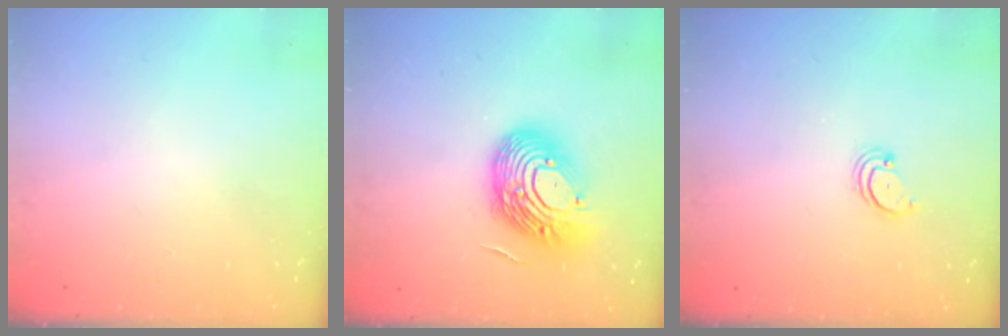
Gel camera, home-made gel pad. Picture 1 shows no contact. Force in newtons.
{"total": 16.3, "press": 16.2, "slide": 2.1}
{"total": 2.2, "press": 2.2, "slide": 0.2}